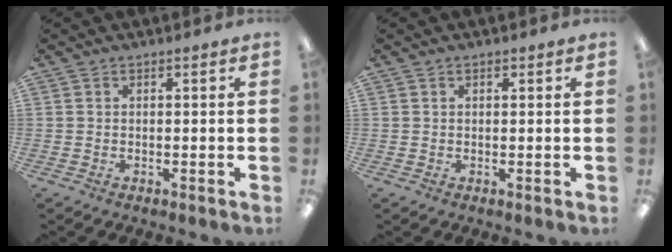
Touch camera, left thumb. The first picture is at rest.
{"total": 0.6, "force": [0.4, 0.4, 0.3], "torque": [-0.006, 0.002, 0.007]}